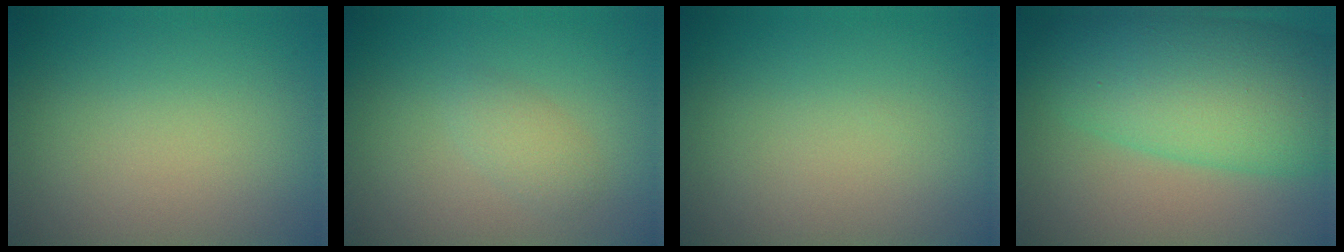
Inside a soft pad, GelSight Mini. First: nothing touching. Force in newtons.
{"total": 1.5, "press": 1.5, "slide": 0.0}
{"total": 0.0}
{"total": 9.7, "press": 9.7, "slide": 0.1}